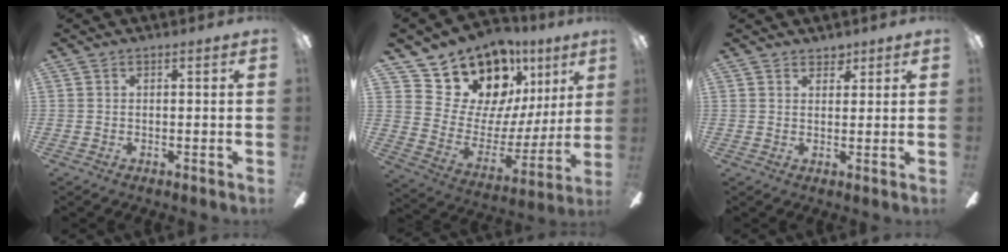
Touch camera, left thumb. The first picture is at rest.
{"total": 17.0, "force": [12.9, 9.7, 5.6], "torque": [-0.105, -0.108, 0.249]}
{"total": 2.7, "force": [2.3, 1.4, 0.5], "torque": [0.001, -0.011, 0.040]}